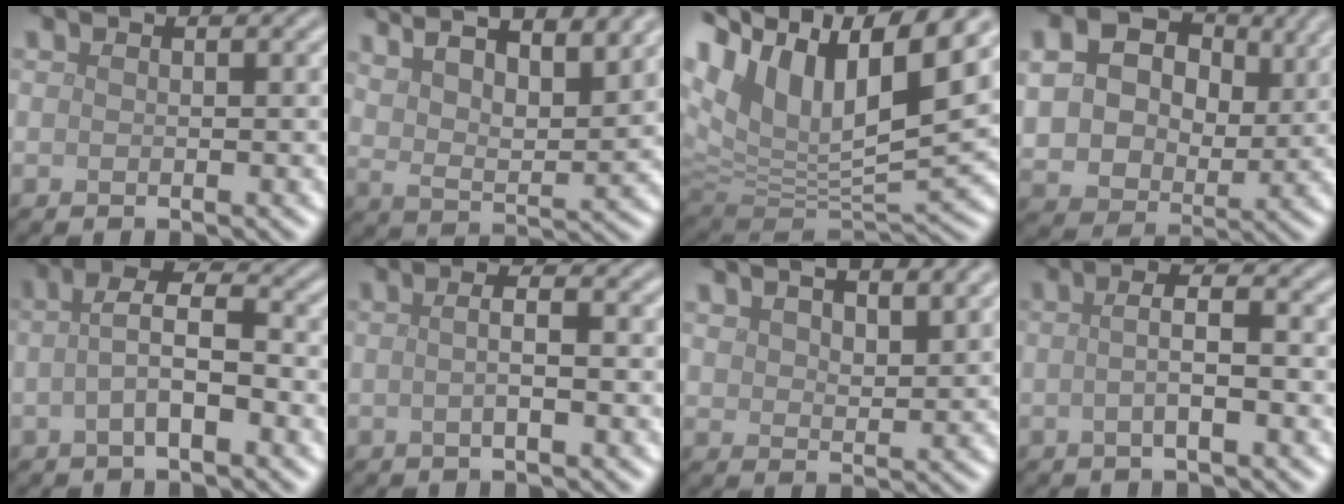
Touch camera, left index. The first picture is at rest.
{"total": 11.3, "force": [7.6, 4.0, 7.4], "torque": [-0.112, 0.025, 0.093]}
{"total": 14.6, "force": [7.6, 6.6, 10.6], "torque": [-0.227, 0.032, 0.140]}
{"total": 8.5, "force": [2.3, 6.5, 5.0], "torque": [-0.107, -0.003, 0.036]}
{"total": 3.7, "force": [-0.6, 1.3, 3.4], "torque": [-0.069, 0.009, -0.017]}
{"total": 2.6, "force": [0.1, 0.9, 2.5], "torque": [-0.022, 0.001, -0.015]}
{"total": 7.2, "force": [4.8, 3.1, 4.4], "torque": [-0.064, 0.024, 0.059]}
{"total": 2.9, "force": [-0.3, 0.7, 2.8], "torque": [-0.043, 0.006, -0.010]}